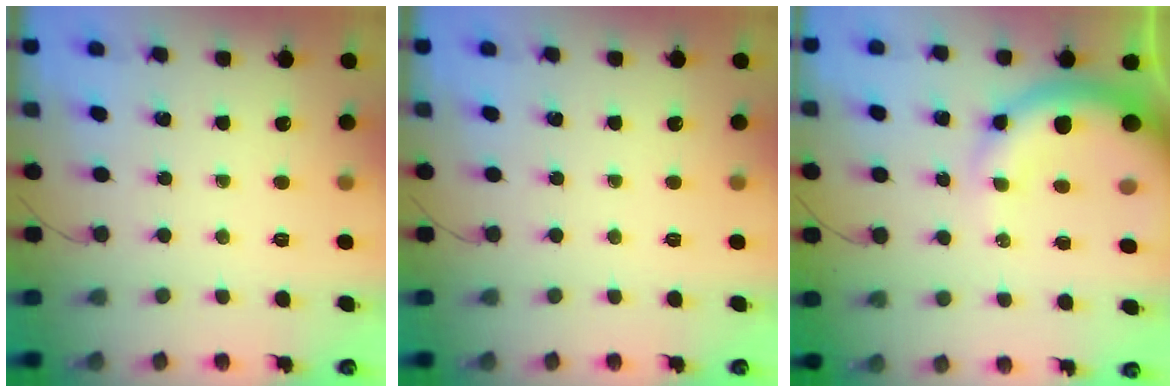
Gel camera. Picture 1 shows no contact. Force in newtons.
{"total": 0.0}
{"total": 15.3, "press": 14.9, "slide": 3.5}